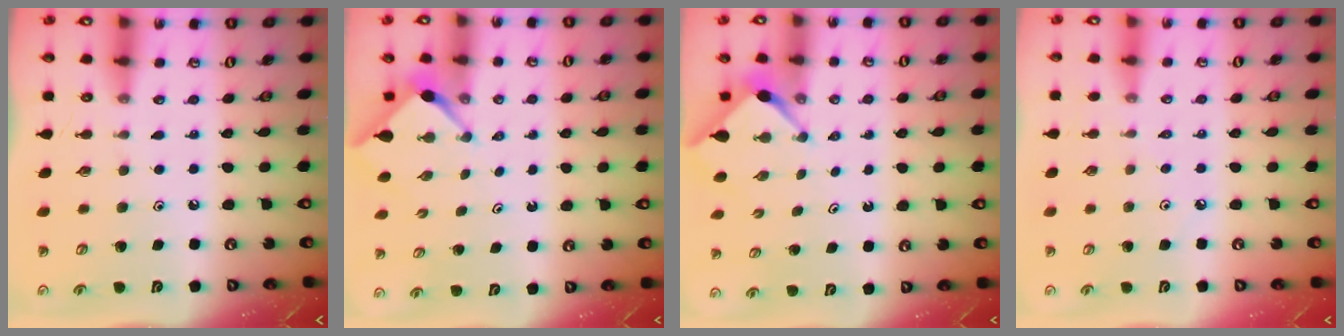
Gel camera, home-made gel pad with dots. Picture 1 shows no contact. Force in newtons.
{"total": 2.6, "press": 2.5, "slide": 0.3}
{"total": 2.5, "press": 2.5, "slide": 0.3}
{"total": 0.8, "press": 0.7, "slide": 0.3}